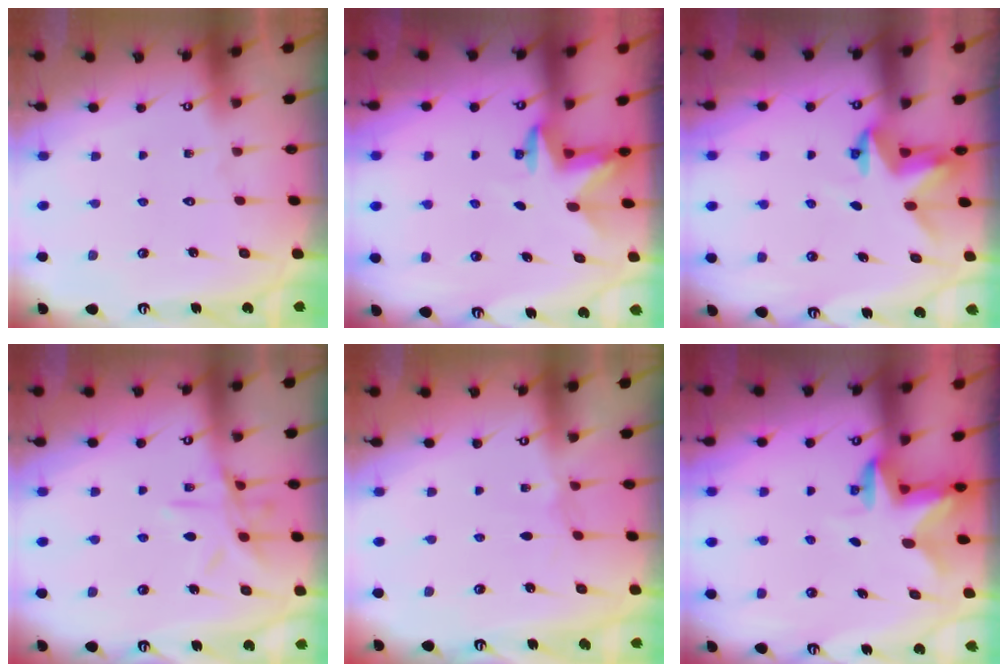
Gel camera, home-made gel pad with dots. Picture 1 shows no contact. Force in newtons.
{"total": 2.9, "press": 2.8, "slide": 0.6}
{"total": 3.1, "press": 3.1, "slide": 0.2}
{"total": 10.8, "press": 10.8, "slide": 0.8}
{"total": 0.7, "press": 0.6, "slide": 0.3}
{"total": 2.5, "press": 2.4, "slide": 0.6}